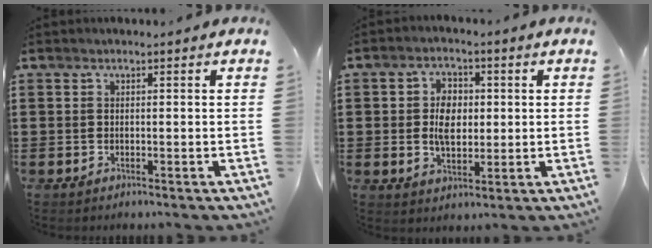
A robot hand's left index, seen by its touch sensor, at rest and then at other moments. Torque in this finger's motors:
{"motor_torque": [1.31, 0.83, 0.30, 0.08]}